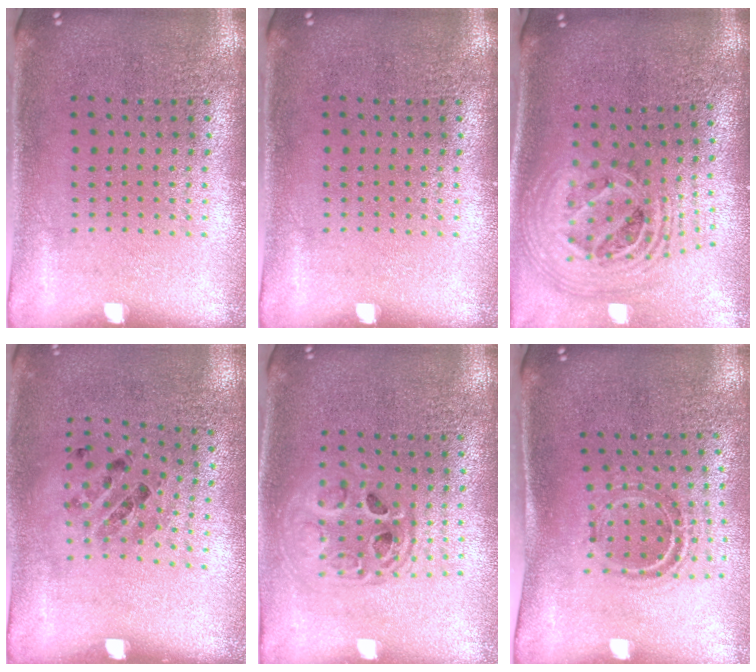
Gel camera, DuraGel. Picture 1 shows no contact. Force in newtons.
{"total": 0.0}
{"total": 2.5, "press": 1.8, "slide": 1.7}
{"total": 0.9, "press": 0.8, "slide": 0.5}
{"total": 1.5, "press": 1.3, "slide": 0.7}
{"total": 0.9, "press": 0.9, "slide": 0.3}